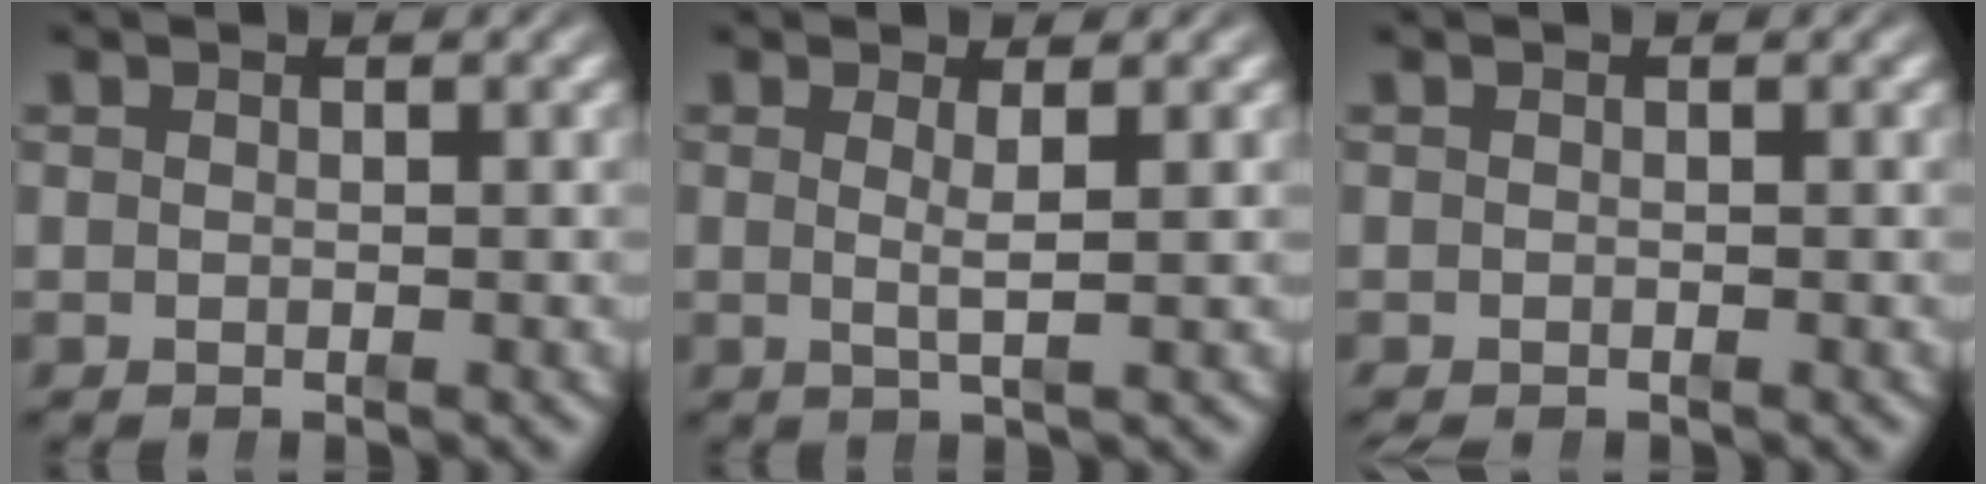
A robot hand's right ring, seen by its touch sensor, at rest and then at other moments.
{"total": 1.8, "force": [0.4, -0.5, 1.7], "torque": [-0.033, -0.014, 0.012]}
{"total": 0.6, "force": [-0.6, 0.1, 0.1], "torque": [-0.008, -0.010, -0.005]}